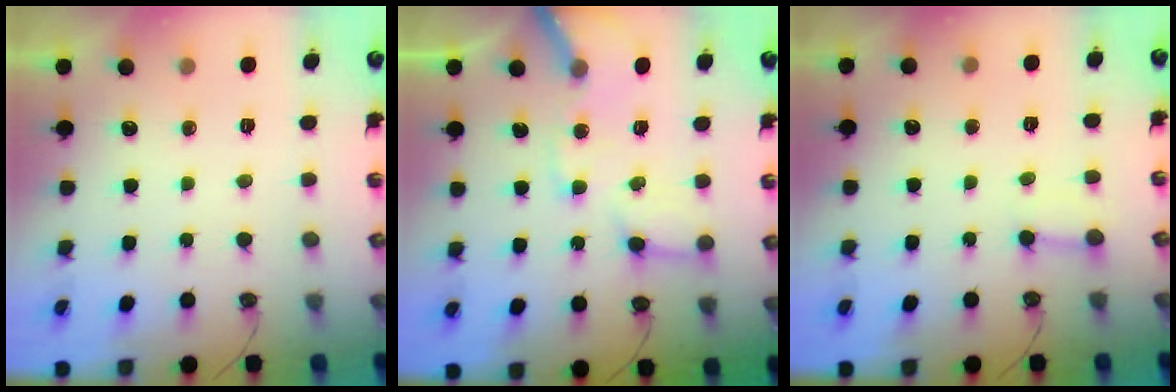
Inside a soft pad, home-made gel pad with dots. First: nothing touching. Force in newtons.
{"total": 12.5, "press": 12.3, "slide": 2.0}
{"total": 2.5, "press": 2.5, "slide": 0.4}